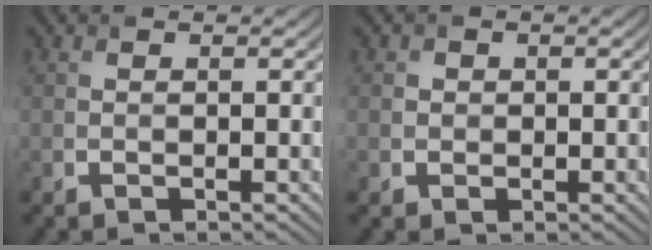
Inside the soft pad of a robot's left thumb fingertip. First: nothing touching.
{"total": 1.7, "force": [0.2, 1.7, 0.2], "torque": [0.000, -0.004, 0.005]}